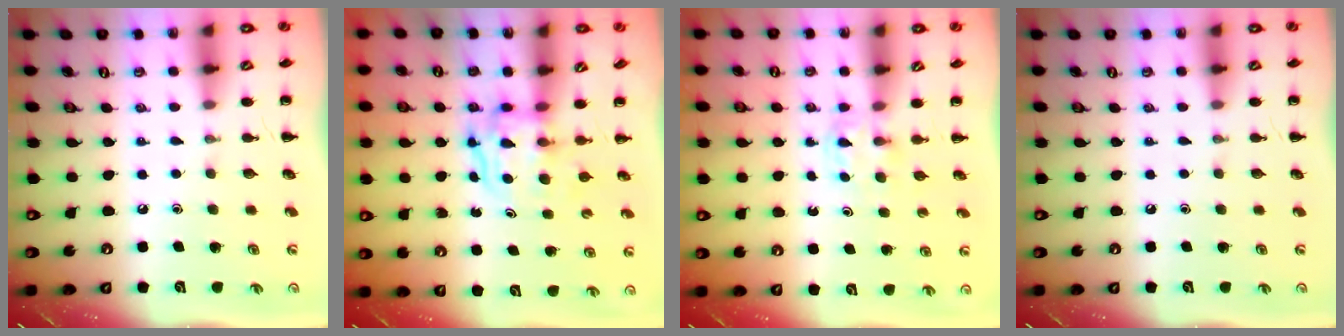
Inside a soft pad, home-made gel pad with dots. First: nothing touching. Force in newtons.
{"total": 3.7, "press": 3.6, "slide": 0.3}
{"total": 2.7, "press": 2.5, "slide": 1.0}
{"total": 0.0}